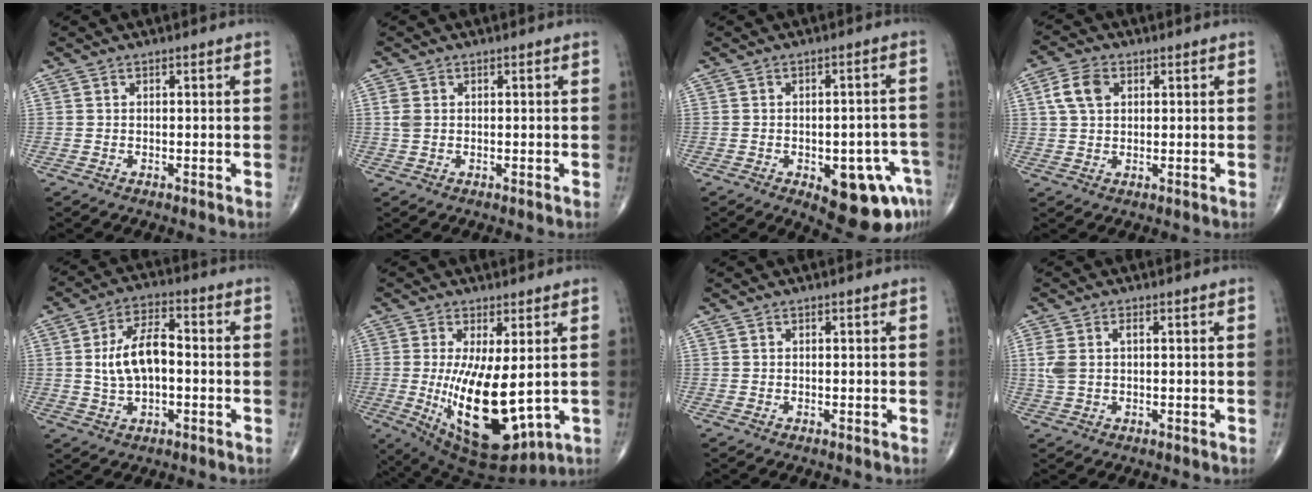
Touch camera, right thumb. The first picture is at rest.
{"total": 1.8, "force": [0.3, 1.2, 1.3], "torque": [-0.039, 0.003, 0.009]}
{"total": 13.0, "force": [-5.8, 5.8, 10.1], "torque": [-0.098, 0.029, -0.061]}
{"total": 5.7, "force": [1.7, 3.9, 3.9], "torque": [-0.077, 0.007, 0.031]}
{"total": 10.0, "force": [-0.2, 5.2, 8.6], "torque": [-0.156, 0.019, -0.007]}
{"total": 15.8, "force": [-1.0, 6.0, 14.6], "torque": [-0.259, -0.034, 0.008]}
{"total": 0.0}
{"total": 4.2, "force": [0.6, 2.2, 3.5], "torque": [-0.100, 0.012, 0.015]}